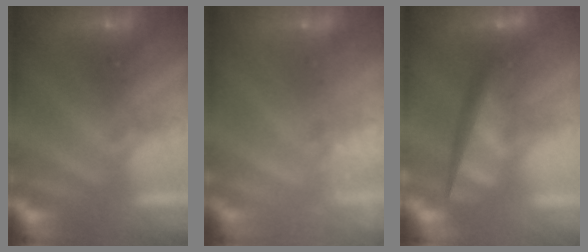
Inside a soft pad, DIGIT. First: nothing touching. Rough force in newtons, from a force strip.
{"total": 2.7}
{"total": 5.8}